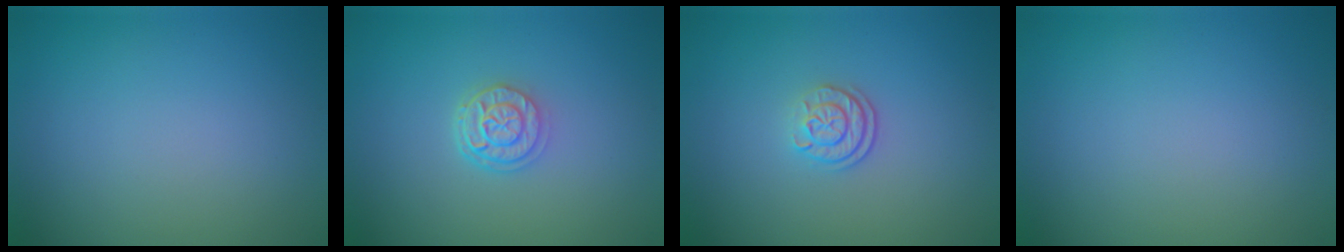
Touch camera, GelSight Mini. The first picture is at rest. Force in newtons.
{"total": 2.9, "press": 2.3, "slide": 1.8}
{"total": 2.3, "press": 1.7, "slide": 1.5}
{"total": 0.0}